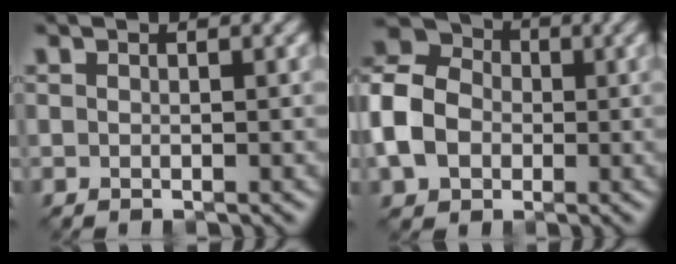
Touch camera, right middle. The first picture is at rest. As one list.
[{"total": 8.2, "force": [-2.0, 6.4, 4.6], "torque": [-0.125, -0.003, -0.047]}]